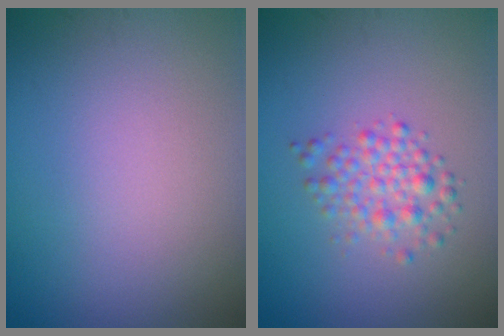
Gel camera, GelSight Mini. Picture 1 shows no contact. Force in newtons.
{"total": 2.6, "press": 2.5, "slide": 0.0}